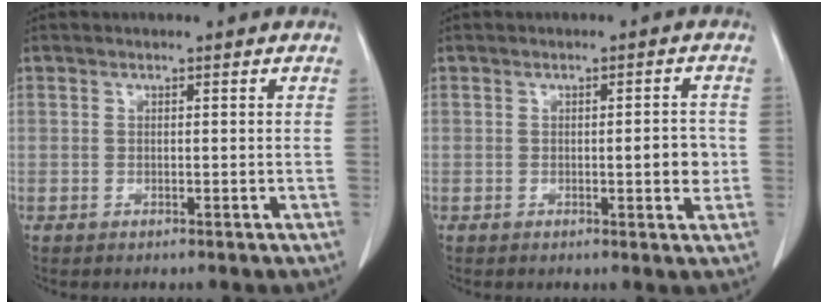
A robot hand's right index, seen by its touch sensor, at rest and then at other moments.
{"total": 3.3, "force": [-0.4, 0.8, 3.2], "torque": [-0.044, 0.000, -0.004]}